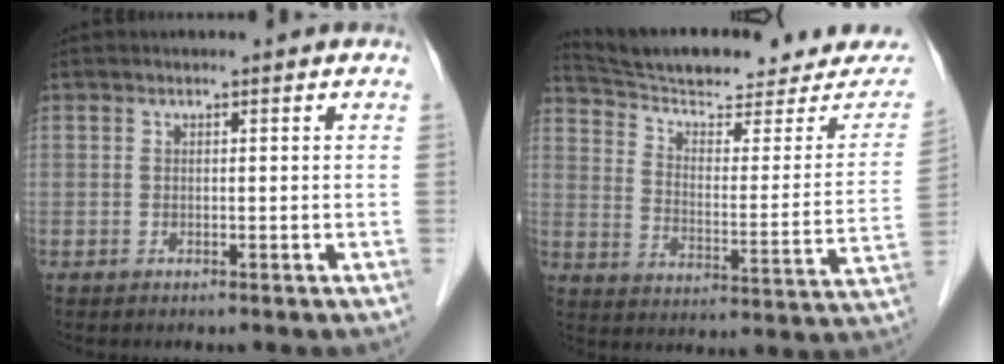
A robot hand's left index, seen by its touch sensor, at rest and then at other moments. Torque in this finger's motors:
{"motor_torque": [-1.14, -1.00, -1.06, -0.04]}